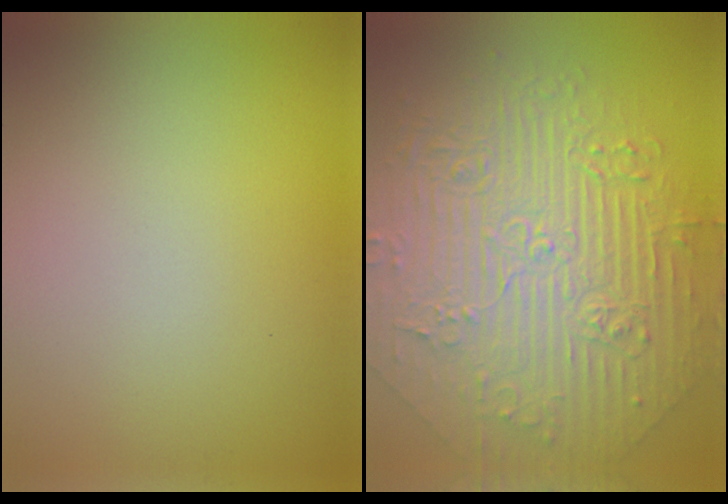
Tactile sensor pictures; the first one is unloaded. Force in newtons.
{"total": 11.1, "press": 7.5, "slide": 8.2}